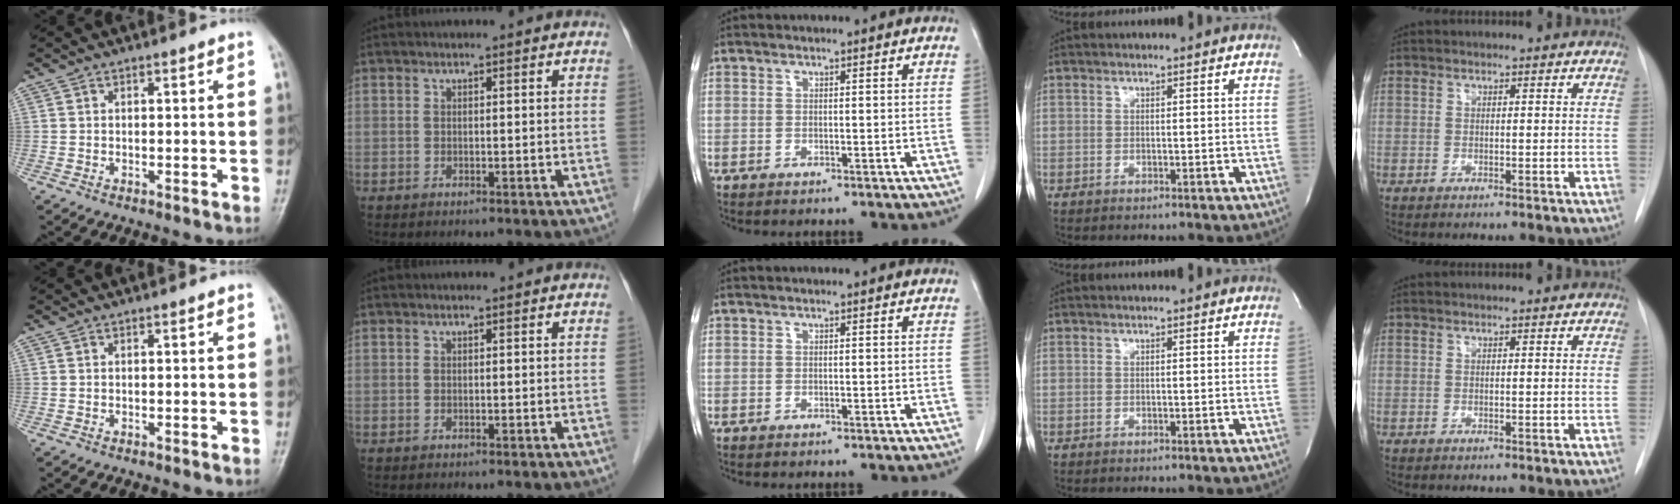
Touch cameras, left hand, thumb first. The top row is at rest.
{}